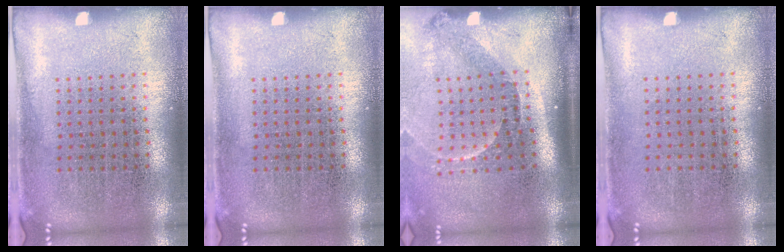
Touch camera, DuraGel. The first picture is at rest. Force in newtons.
{"total": 0.0}
{"total": 2.0, "press": 1.4, "slide": 1.5}
{"total": 0.0}